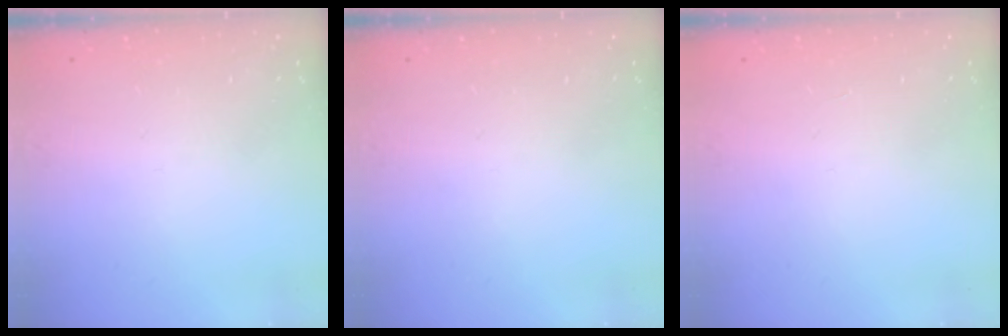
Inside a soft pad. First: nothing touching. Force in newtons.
{"total": 0.0}
{"total": 0.0}